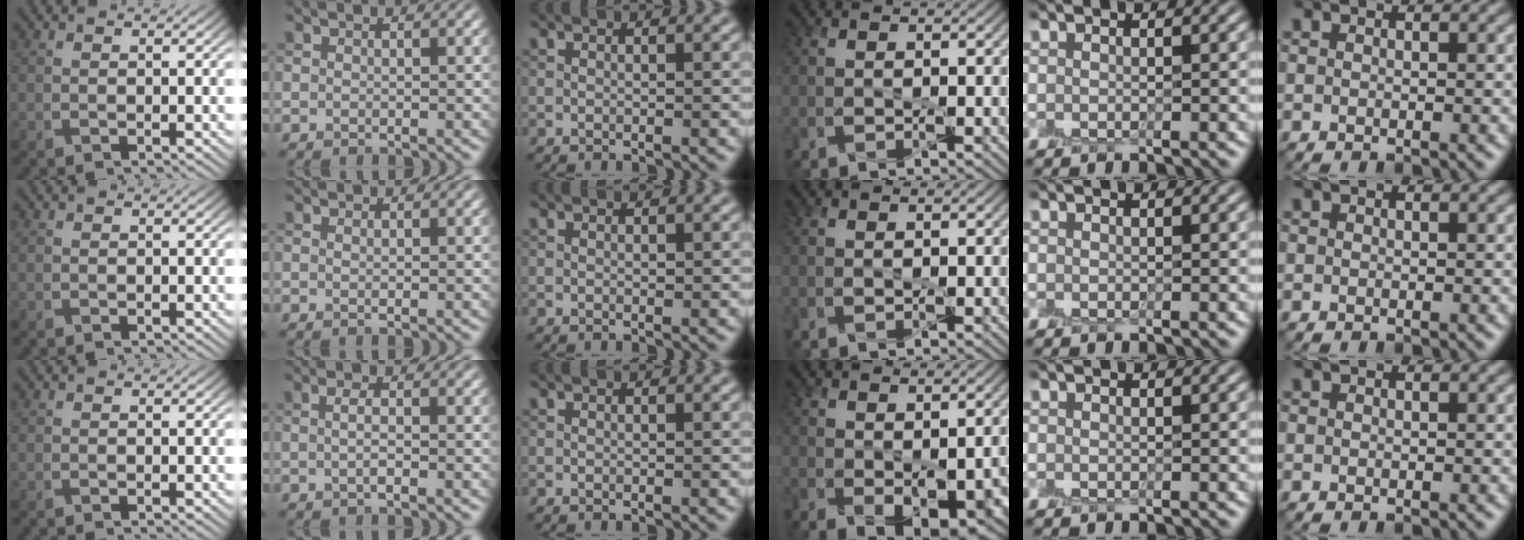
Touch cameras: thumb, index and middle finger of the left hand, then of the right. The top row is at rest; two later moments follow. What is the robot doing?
{"motion": "peel", "object": "small bumper sticker"}